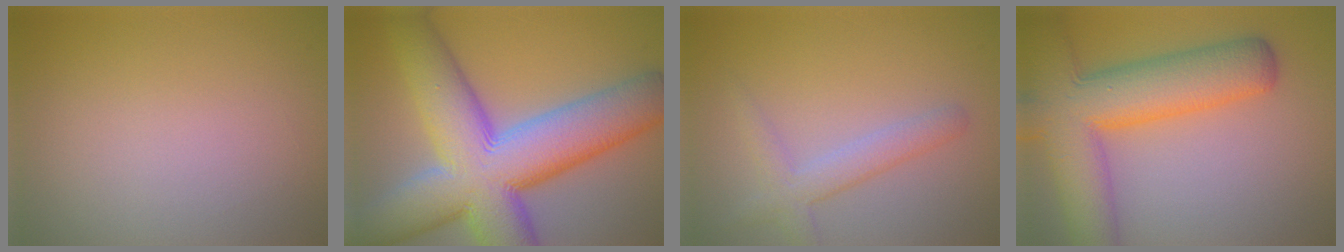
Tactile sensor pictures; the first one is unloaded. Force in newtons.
{"total": 15.2, "press": 15.2, "slide": 0.9}
{"total": 2.7, "press": 2.7, "slide": 0.1}
{"total": 10.7, "press": 10.7, "slide": 0.6}